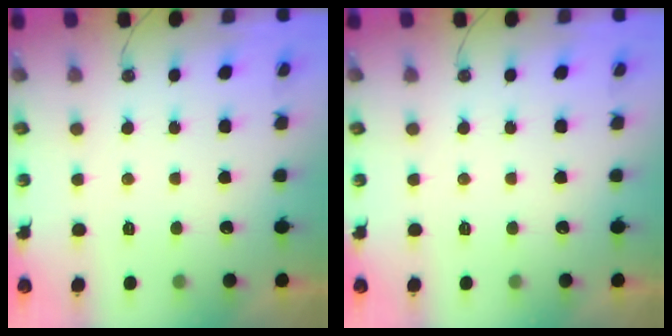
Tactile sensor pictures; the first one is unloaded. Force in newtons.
{"total": 0.0}